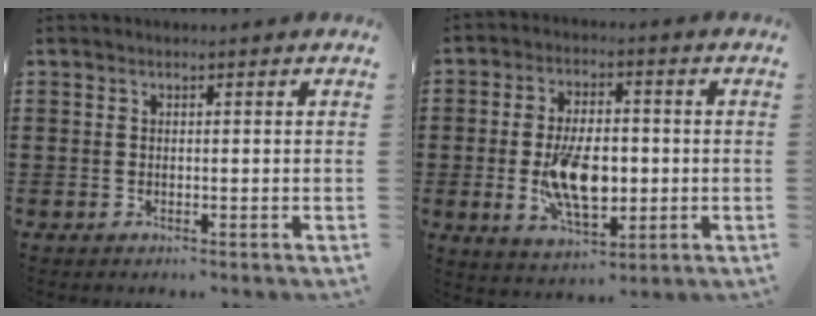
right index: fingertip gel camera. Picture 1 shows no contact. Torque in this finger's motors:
{"motor_torque": [2.14, 0.00, 1.06, 0.21]}